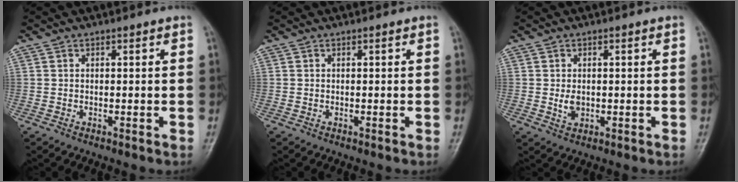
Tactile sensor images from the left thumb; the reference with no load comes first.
{"total": 0.0}
{"total": 2.6, "force": [0.0, 1.8, 1.8], "torque": [-0.026, -0.004, 0.004]}